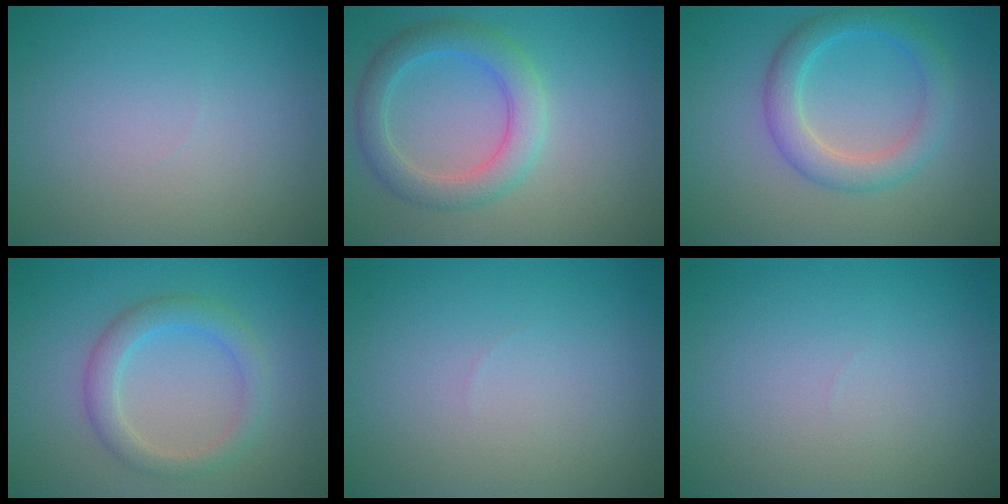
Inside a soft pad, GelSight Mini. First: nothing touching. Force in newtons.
{"total": 4.0, "press": 4.0, "slide": 0.2}
{"total": 3.8, "press": 3.8, "slide": 0.1}
{"total": 3.1, "press": 3.1, "slide": 0.1}
{"total": 0.0}
{"total": 0.0}